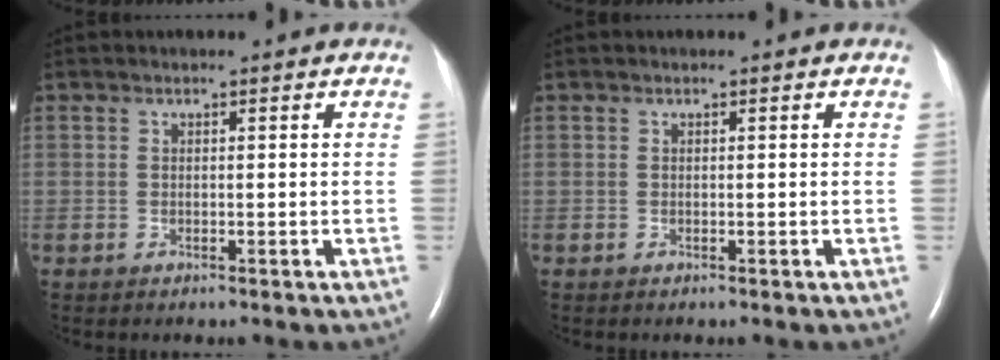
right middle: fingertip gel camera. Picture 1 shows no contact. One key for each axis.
{"total": 0.0}